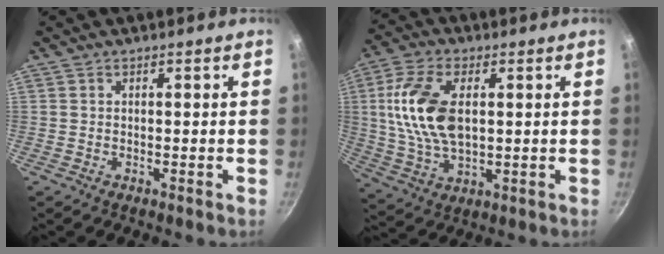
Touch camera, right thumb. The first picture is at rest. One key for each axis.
{"total": 14.5, "fx": 2.3, "fy": 8.1, "fz": 11.8, "tx": -0.224, "ty": -0.002, "tz": 0.045}